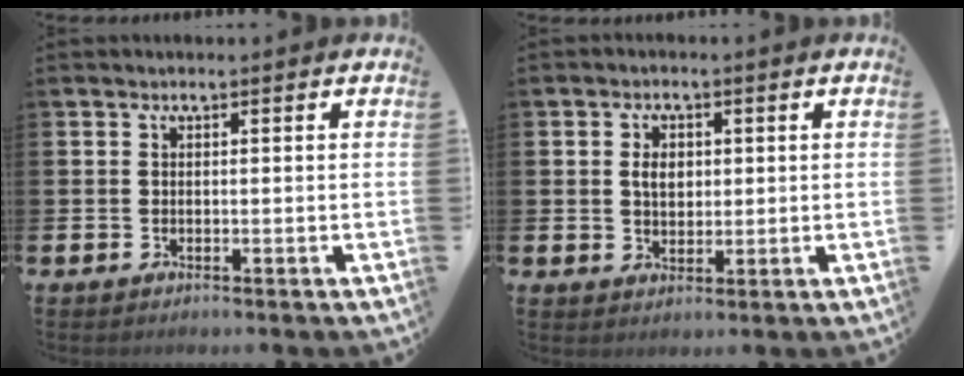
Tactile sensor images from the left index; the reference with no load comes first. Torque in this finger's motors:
{"motor_torque": [0.24, -0.08, 0.33, 0.10]}